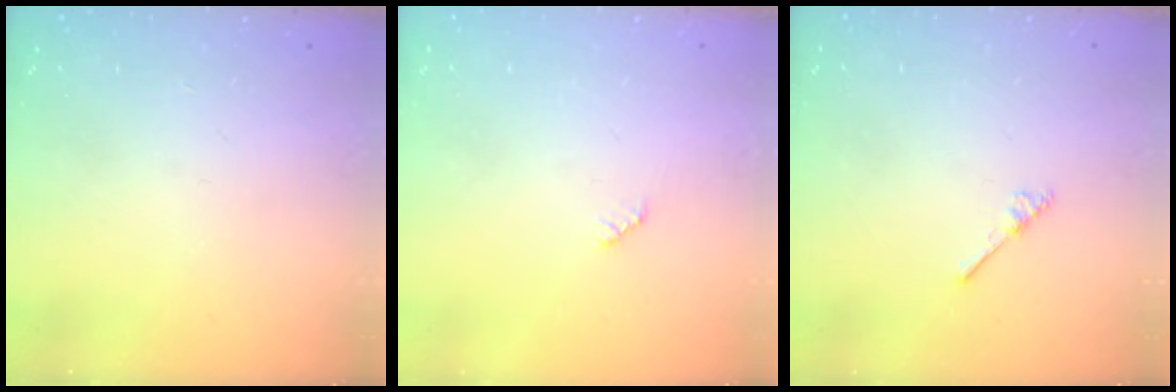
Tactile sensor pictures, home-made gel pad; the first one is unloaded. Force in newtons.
{"total": 2.5, "press": 2.5, "slide": 0.4}
{"total": 3.0, "press": 3.0, "slide": 0.3}